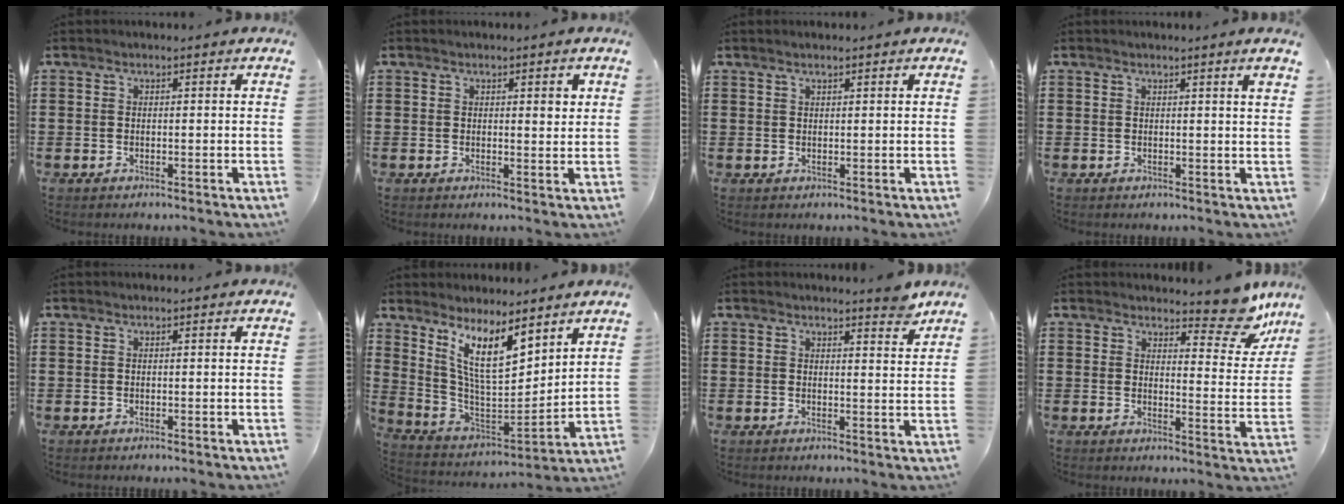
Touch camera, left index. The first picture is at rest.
{"total": 2.1, "force": [0.9, 0.7, 1.7], "torque": [-0.011, -0.006, 0.009]}
{"total": 0.8, "force": [0.7, 0.1, 0.5], "torque": [-0.009, 0.001, 0.012]}
{"total": 2.0, "force": [1.2, -0.4, 1.5], "torque": [-0.022, -0.008, 0.020]}
{"total": 0.0}
{"total": 10.7, "force": [7.0, 3.0, 7.5], "torque": [-0.165, -0.029, 0.127]}
{"total": 3.0, "force": [2.7, 0.3, 1.2], "torque": [-0.013, -0.011, 0.046]}
{"total": 8.2, "force": [6.7, 2.4, 4.1], "torque": [-0.053, -0.036, 0.114]}